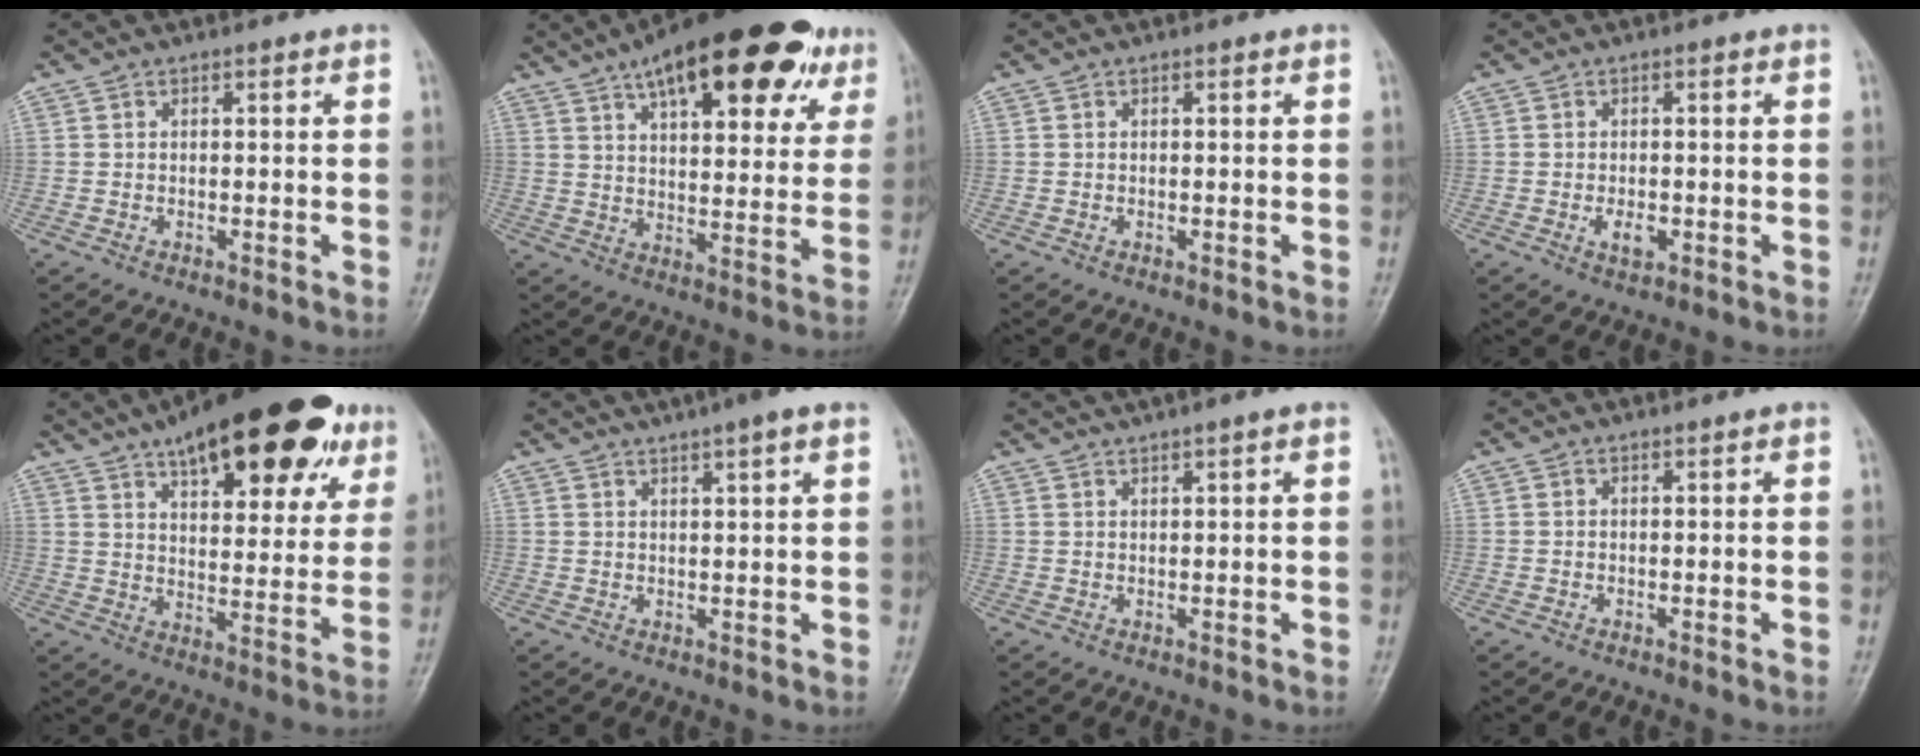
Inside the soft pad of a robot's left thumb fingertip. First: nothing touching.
{"total": 24.5, "force": [13.8, 9.7, 17.7], "torque": [-0.228, -0.009, 0.198]}
{"total": 0.7, "force": [0.1, 0.5, 0.5], "torque": [-0.002, 0.003, 0.001]}
{"total": 3.4, "force": [-0.9, 2.0, 2.6], "torque": [-0.035, 0.001, -0.016]}
{"total": 25.5, "force": [15.1, 10.0, 18.0], "torque": [-0.226, -0.018, 0.218]}
{"total": 6.2, "force": [4.4, 0.6, 4.4], "torque": [-0.062, 0.016, 0.066]}
{"total": 2.7, "force": [2.0, -0.1, 1.8], "torque": [-0.036, 0.013, 0.038]}
{"total": 0.0}